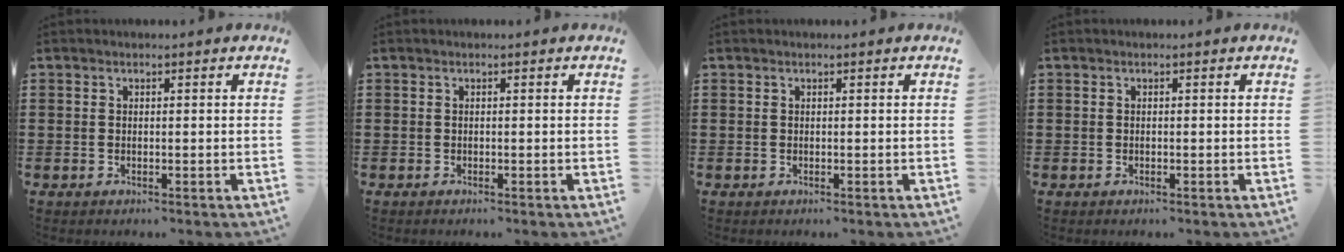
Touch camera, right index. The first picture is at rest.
{"total": 0.0}
{"total": 0.0}
{"total": 0.0}